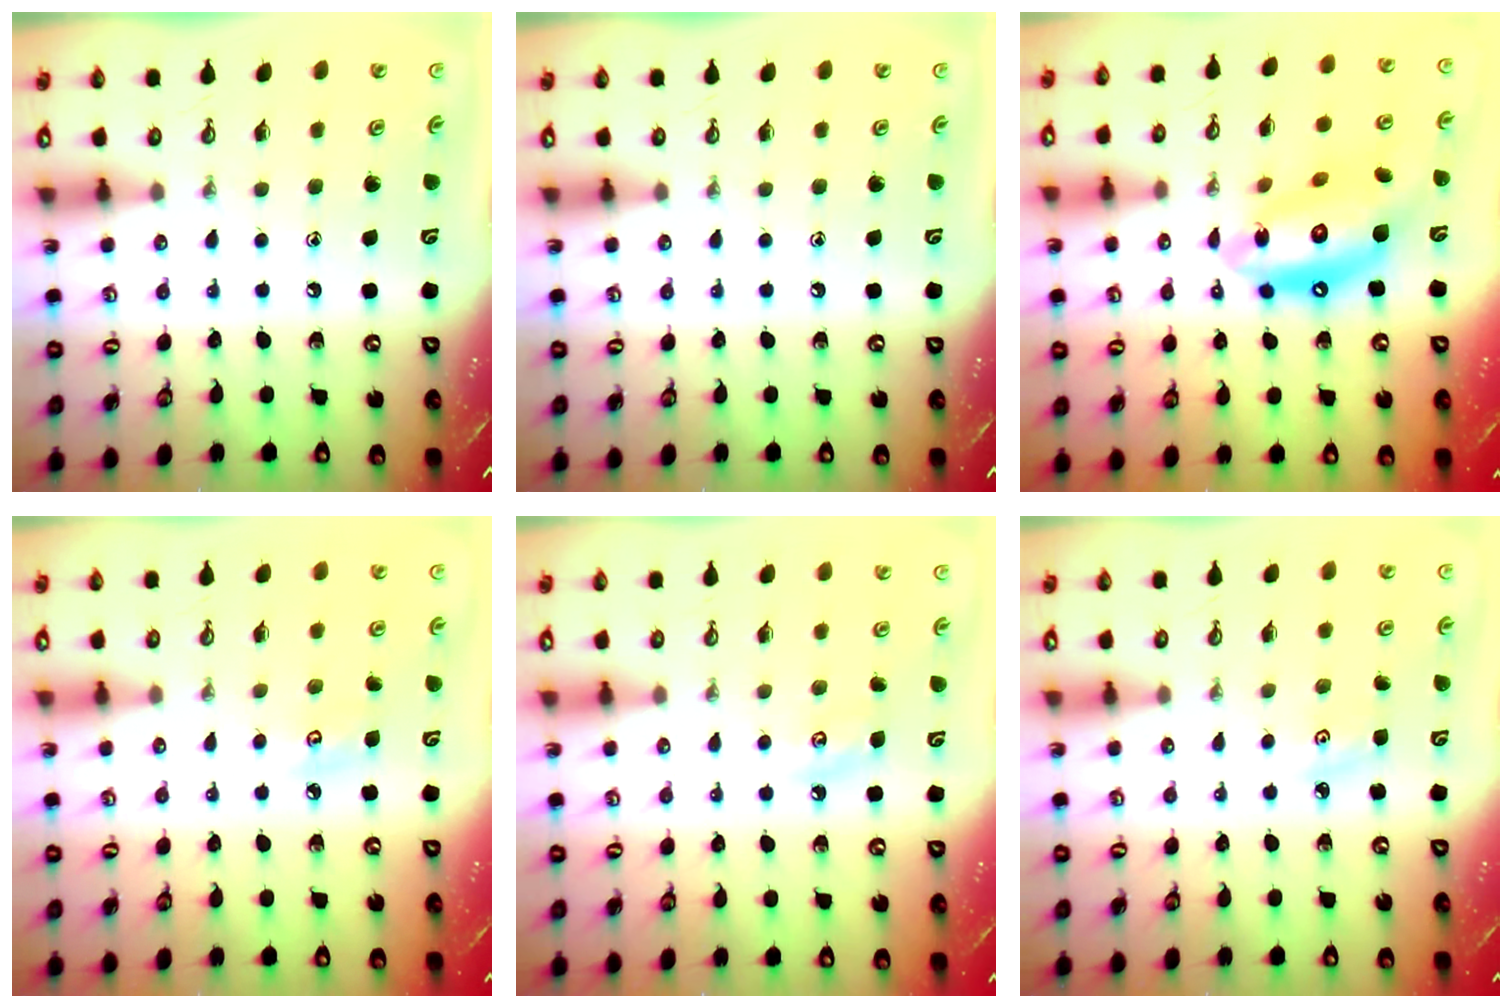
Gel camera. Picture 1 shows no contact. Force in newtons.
{"total": 0.0}
{"total": 16.8, "press": 16.7, "slide": 1.4}
{"total": 5.6, "press": 5.6, "slide": 0.5}
{"total": 5.1, "press": 5.1, "slide": 0.8}
{"total": 2.7, "press": 2.6, "slide": 0.4}